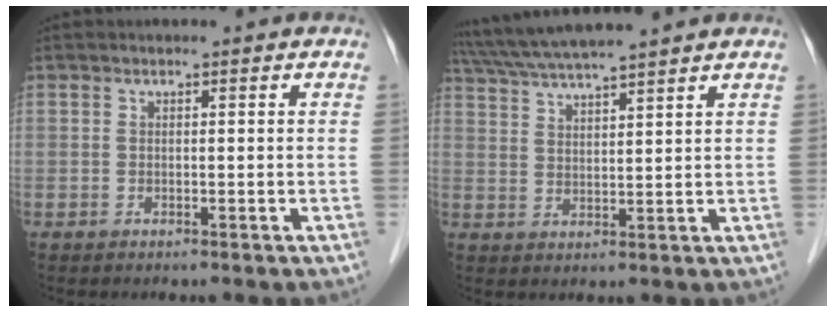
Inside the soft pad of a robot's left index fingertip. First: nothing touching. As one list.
[{"total": 10.8, "force": [9.6, -0.5, 4.9], "torque": [-0.092, 0.032, 0.158]}]